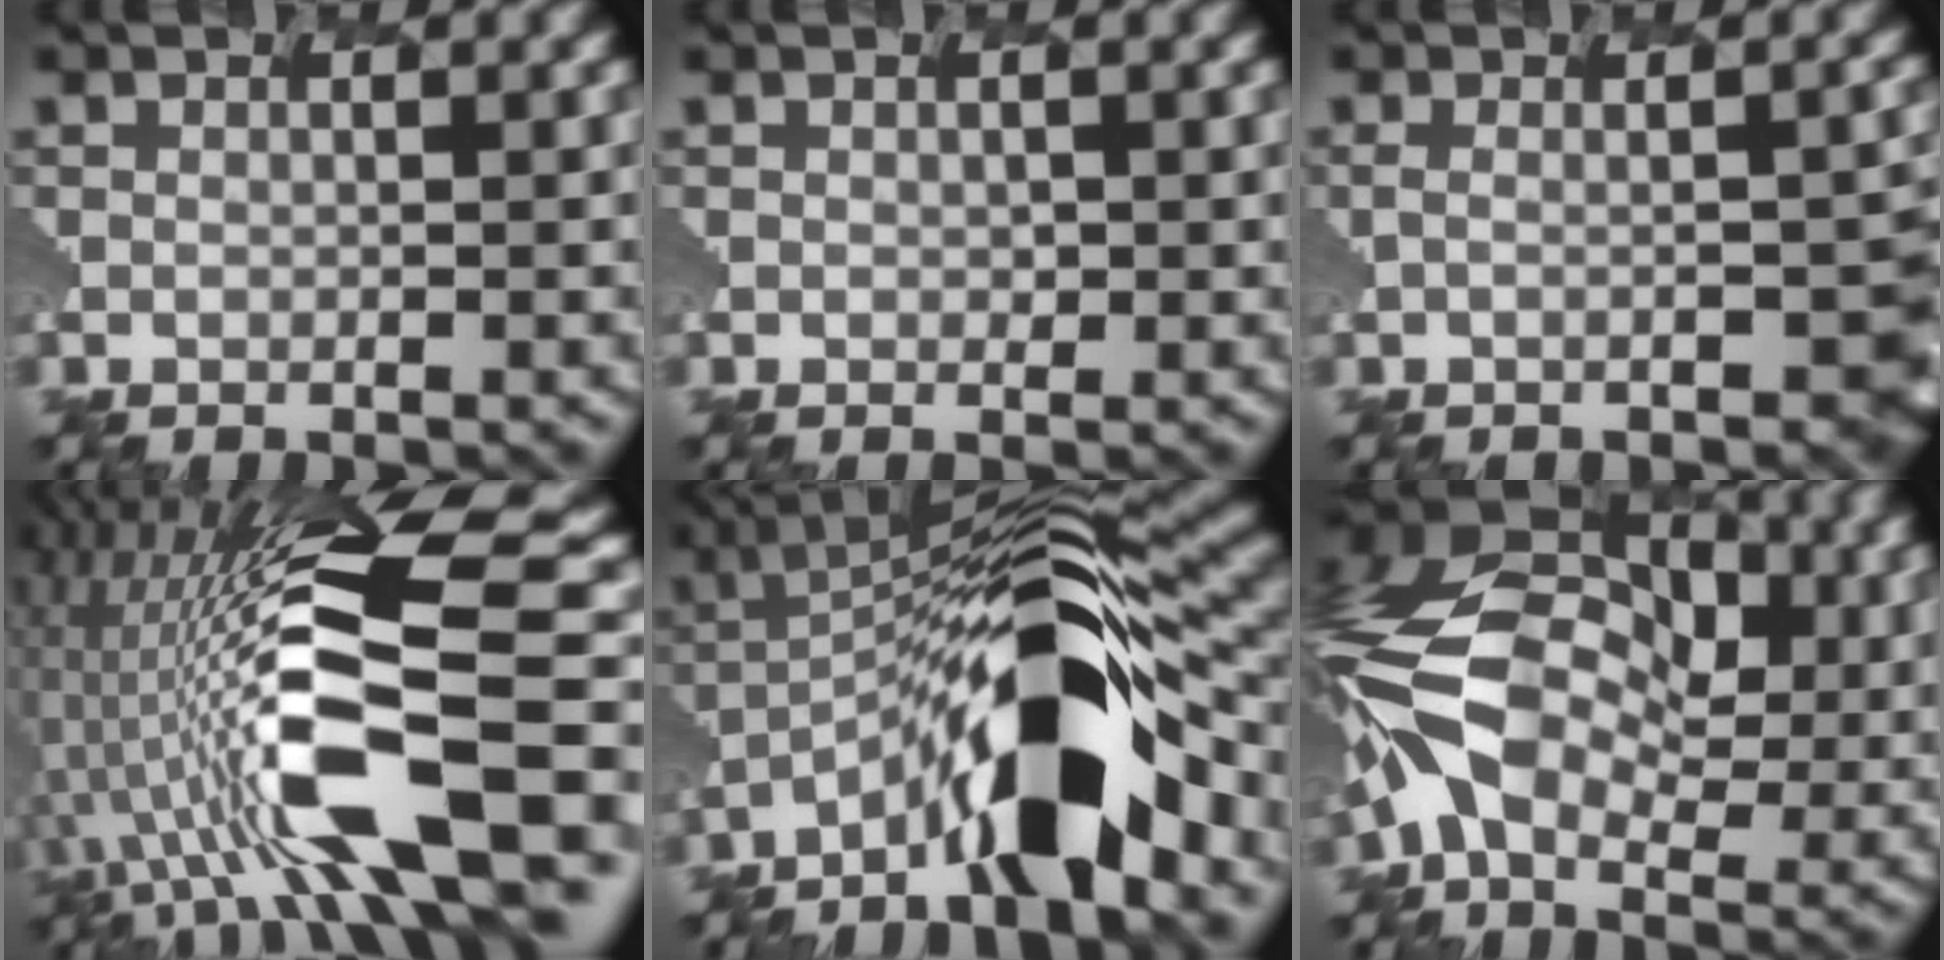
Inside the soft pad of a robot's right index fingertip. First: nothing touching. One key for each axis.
{"total": 1.1, "fx": 0.2, "fy": 0.9, "fz": 0.6, "tx": -0.019, "ty": -0.001, "tz": 0.003}
{"total": 3.4, "fx": -1.6, "fy": 1.0, "fz": 2.9, "tx": -0.054, "ty": 0.005, "tz": -0.023}
{"total": 12.5, "fx": -1.5, "fy": 4.7, "fz": 11.5, "tx": -0.215, "ty": 0.034, "tz": -0.041}
{"total": 11.5, "fx": -6.7, "fy": 2.6, "fz": 9.0, "tx": -0.169, "ty": 0.026, "tz": -0.129}
{"total": 11.5, "fx": 0.3, "fy": 8.6, "fz": 7.6, "tx": -0.197, "ty": 0.021, "tz": -0.026}